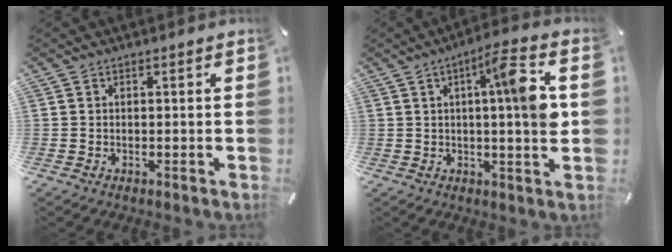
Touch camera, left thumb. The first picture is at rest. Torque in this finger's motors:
{"motor_torque": [1.67, 2.87, 1.11, -0.72, 0.38]}